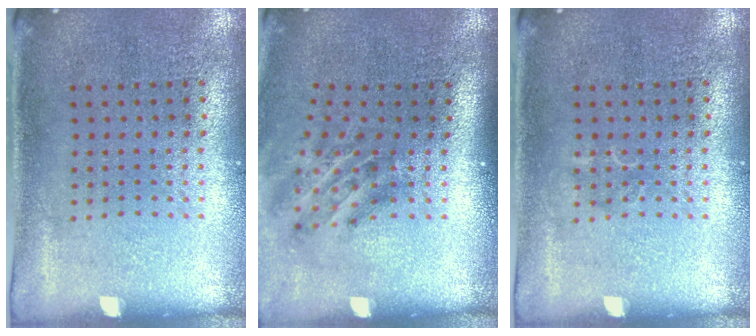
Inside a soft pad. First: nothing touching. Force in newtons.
{"total": 1.9, "press": 1.2, "slide": 1.5}
{"total": 0.5, "press": 0.5, "slide": 0.1}